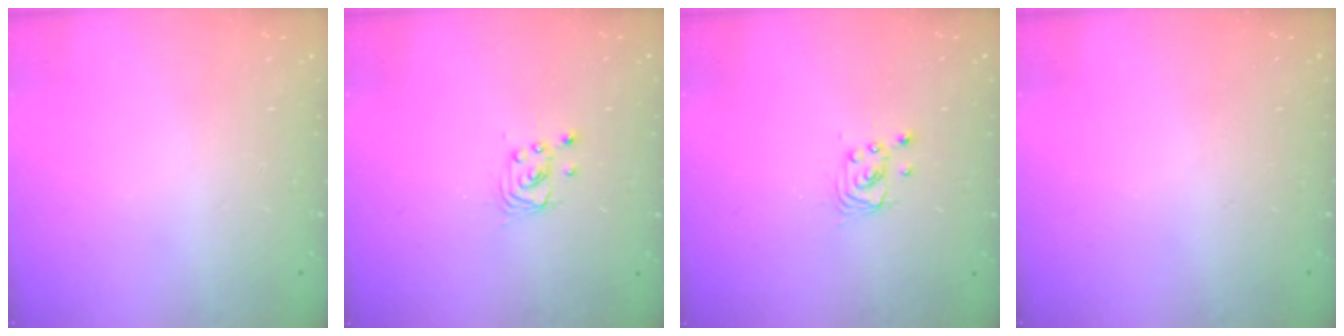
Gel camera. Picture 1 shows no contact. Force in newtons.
{"total": 2.5, "press": 2.5, "slide": 0.1}
{"total": 2.5, "press": 2.5, "slide": 0.1}
{"total": 0.0}